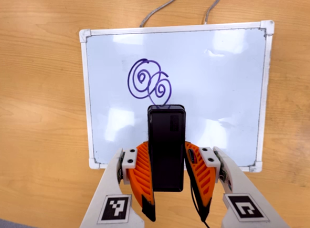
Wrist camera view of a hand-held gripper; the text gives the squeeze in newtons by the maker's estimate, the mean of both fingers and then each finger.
{"total": 3.9, "left": 2.6, "right": 5.3}